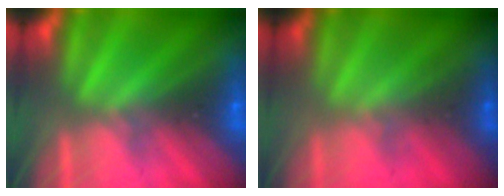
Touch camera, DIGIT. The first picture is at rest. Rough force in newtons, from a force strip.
{"total": 1.7}